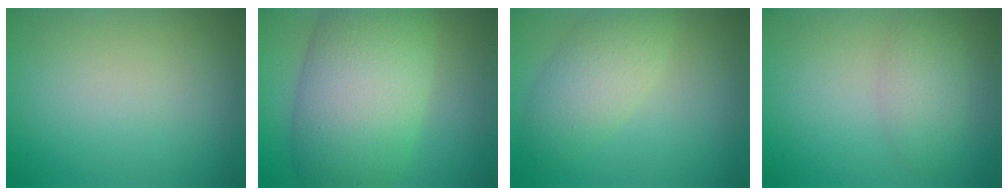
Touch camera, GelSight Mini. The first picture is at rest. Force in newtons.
{"total": 12.0, "press": 12.0, "slide": 0.5}
{"total": 4.3, "press": 4.3, "slide": 0.3}
{"total": 2.8, "press": 2.8, "slide": 0.2}